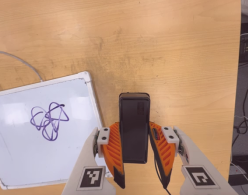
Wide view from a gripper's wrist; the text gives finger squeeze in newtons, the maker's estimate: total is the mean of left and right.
{"total": 3.8, "left": 2.2, "right": 5.4}